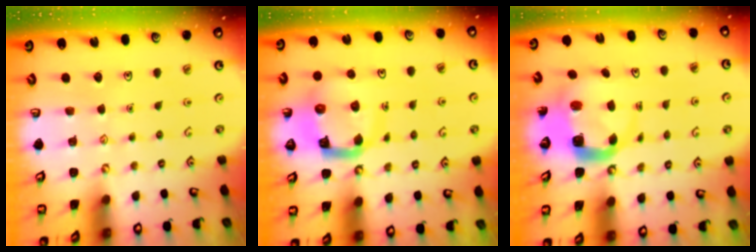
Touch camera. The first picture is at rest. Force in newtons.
{"total": 10.0, "press": 9.9, "slide": 1.2}
{"total": 5.5, "press": 5.4, "slide": 0.8}